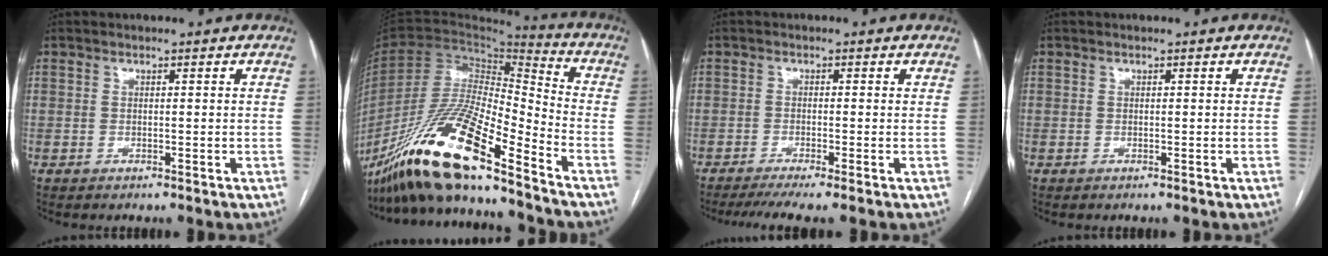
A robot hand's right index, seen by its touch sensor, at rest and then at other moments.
{"total": 21.1, "force": [-15.3, 1.9, 14.4], "torque": [-0.294, -0.035, -0.291]}
{"total": 4.6, "force": [-3.4, -0.4, 3.1], "torque": [-0.045, -0.006, -0.056]}
{"total": 0.0}